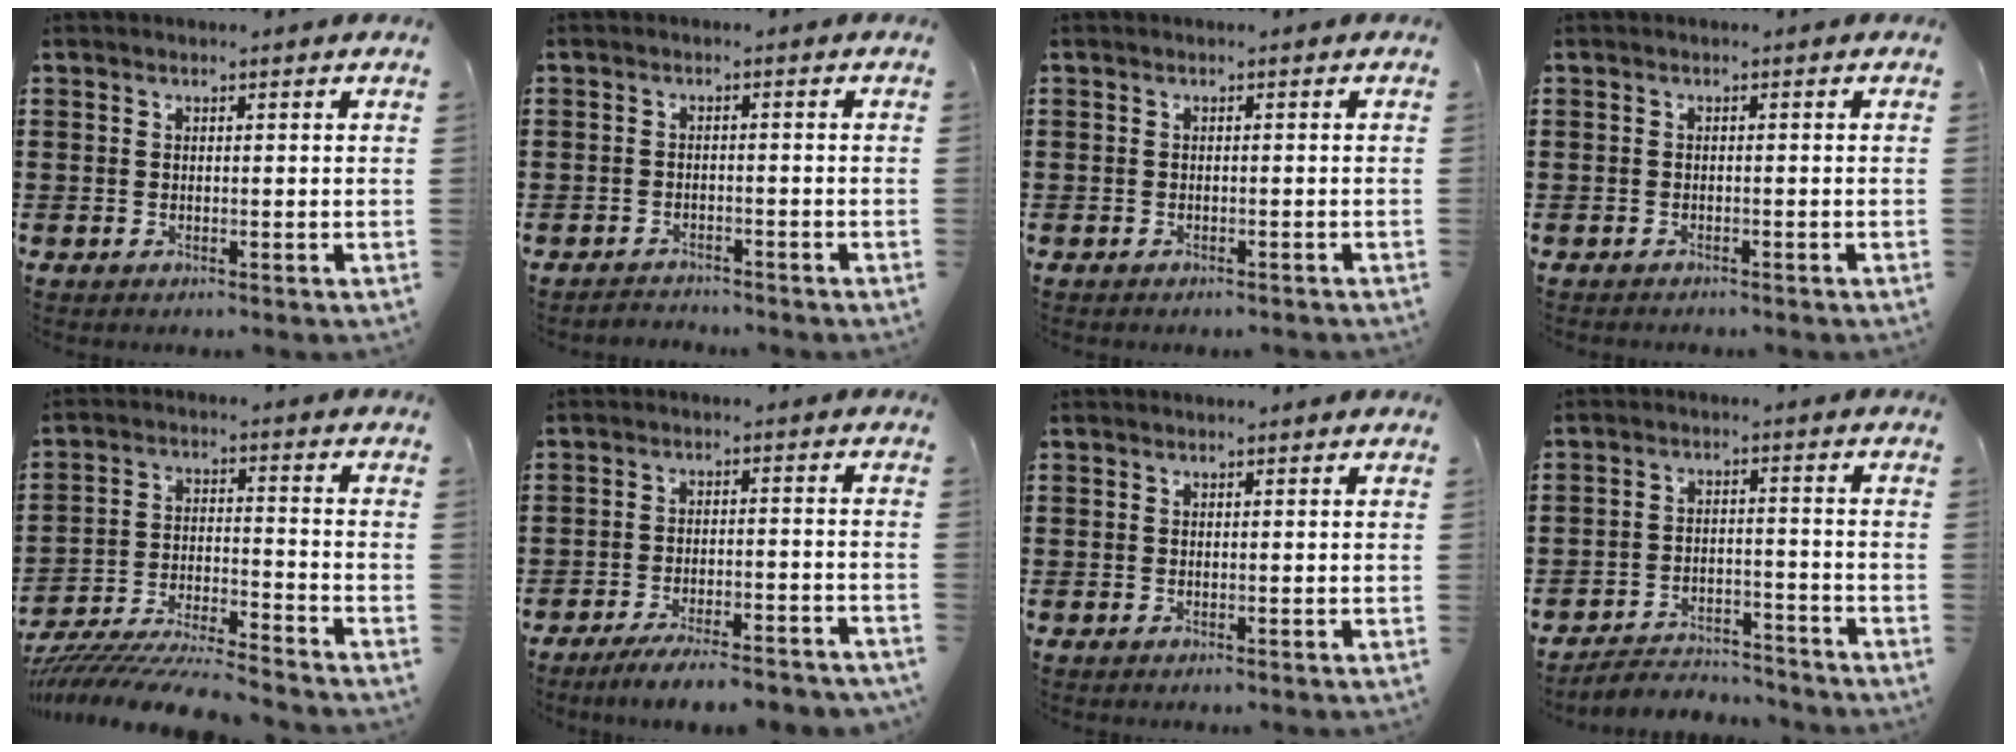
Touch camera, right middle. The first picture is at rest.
{"total": 2.0, "force": [-2.0, 0.4, -0.3], "torque": [-0.001, 0.003, -0.047]}
{"total": 0.8, "force": [-0.7, 0.4, 0.0], "torque": [0.000, 0.003, -0.016]}
{"total": 0.8, "force": [-0.8, 0.1, 0.0], "torque": [-0.001, 0.002, -0.017]}
{"total": 8.8, "force": [-8.5, 0.4, 1.9], "torque": [-0.033, 0.011, -0.169]}
{"total": 5.3, "force": [-4.8, 0.2, 2.1], "torque": [-0.040, -0.007, -0.093]}
{"total": 0.0}
{"total": 4.1, "force": [-3.9, 1.0, 0.3], "torque": [-0.010, 0.009, -0.085]}